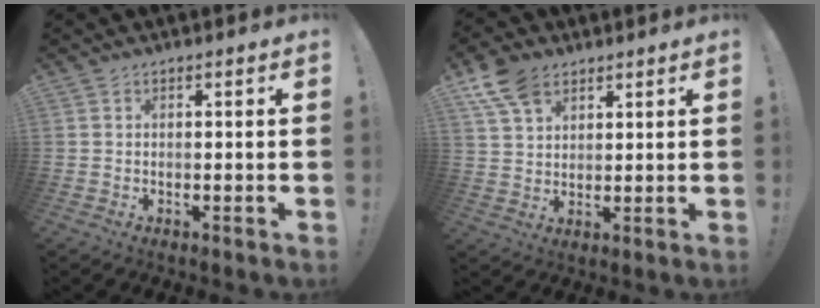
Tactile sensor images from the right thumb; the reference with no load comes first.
{"total": 9.5, "force": [5.9, 6.0, 4.5], "torque": [-0.083, -0.019, 0.118]}